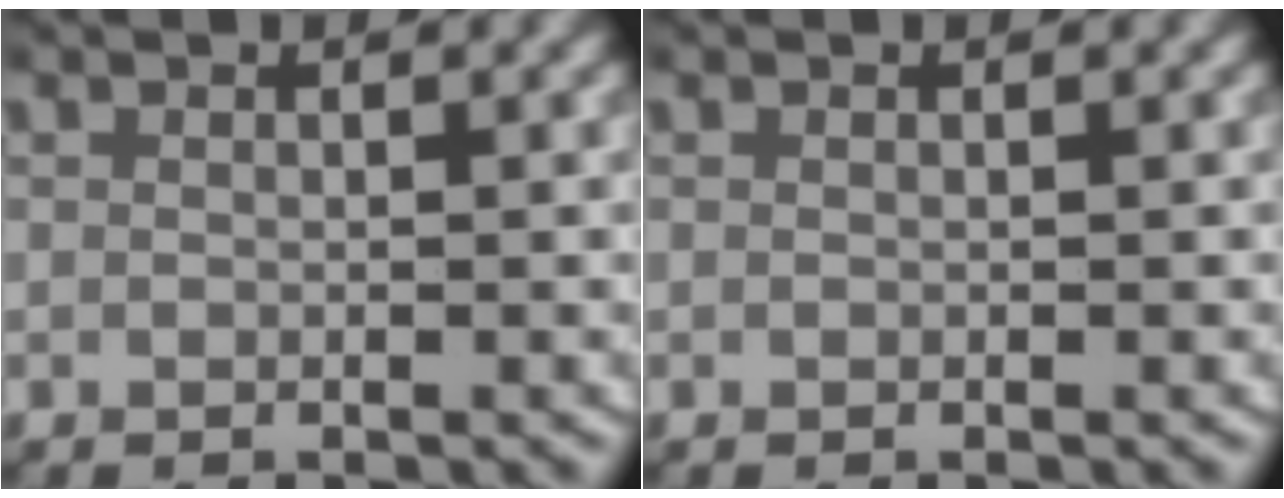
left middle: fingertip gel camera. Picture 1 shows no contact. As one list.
[{"total": 0.0}]